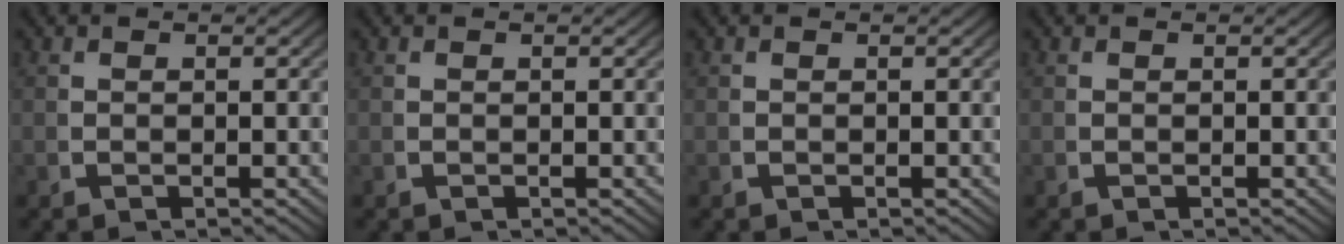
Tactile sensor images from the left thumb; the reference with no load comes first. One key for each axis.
{"total": 0.0}
{"total": 0.0}
{"total": 0.0}